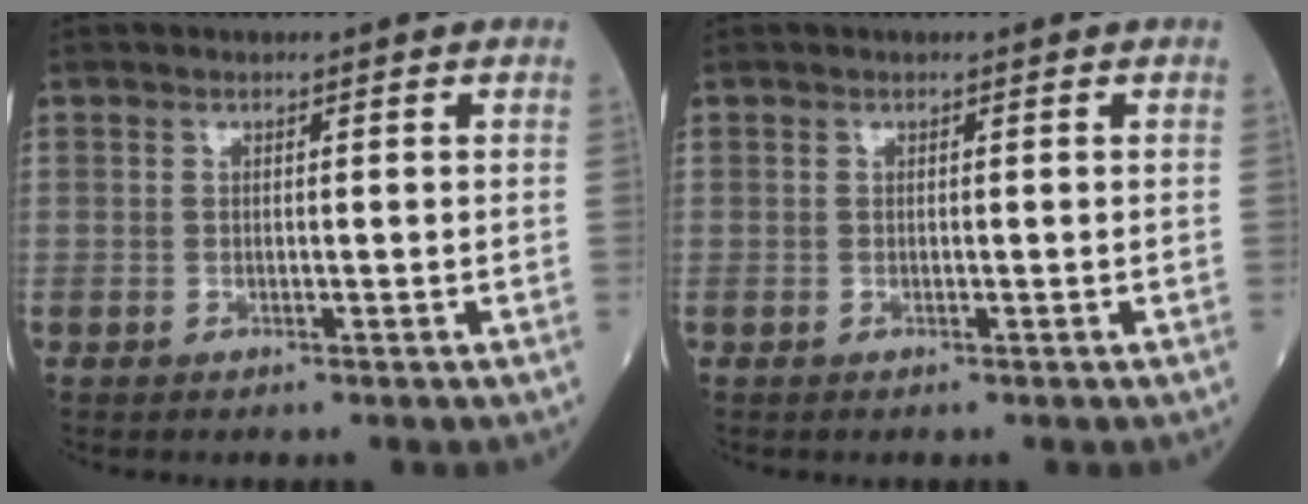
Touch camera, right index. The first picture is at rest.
{"total": 0.0}